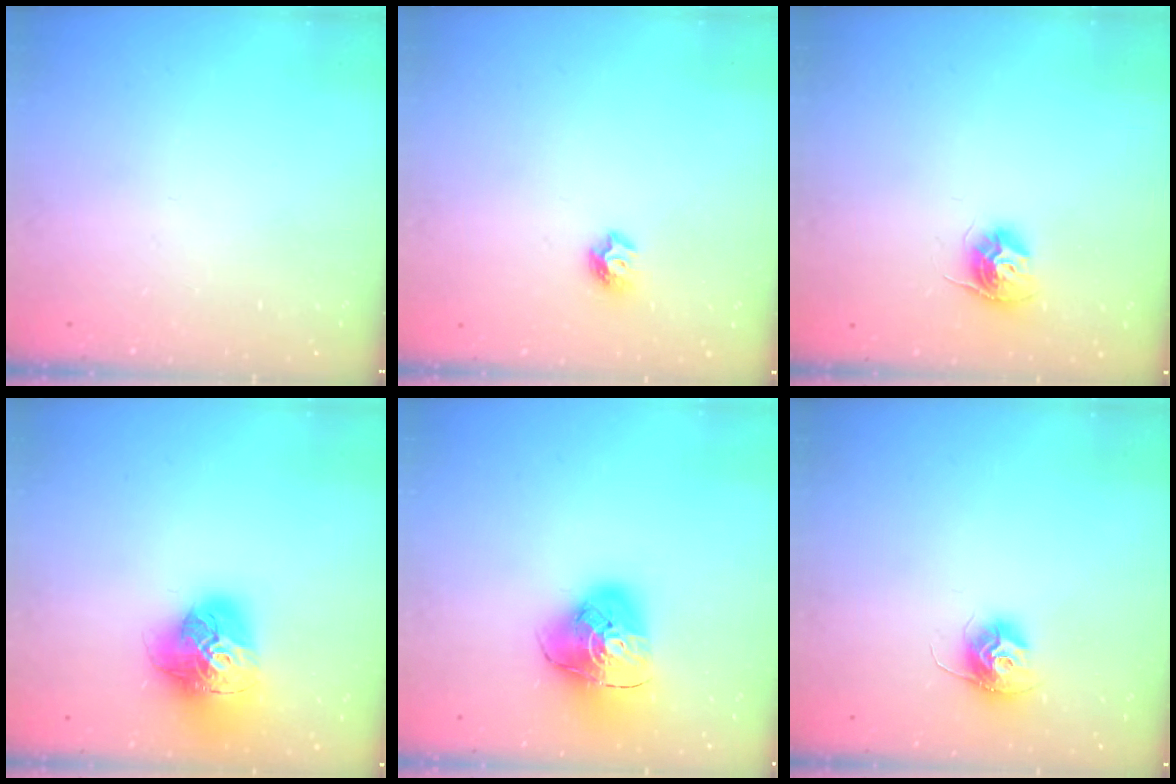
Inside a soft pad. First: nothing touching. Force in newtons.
{"total": 5.1, "press": 5.0, "slide": 0.6}
{"total": 10.6, "press": 10.5, "slide": 0.8}
{"total": 18.3, "press": 18.1, "slide": 2.2}
{"total": 14.1, "press": 14.0, "slide": 1.7}
{"total": 10.6, "press": 10.5, "slide": 0.7}